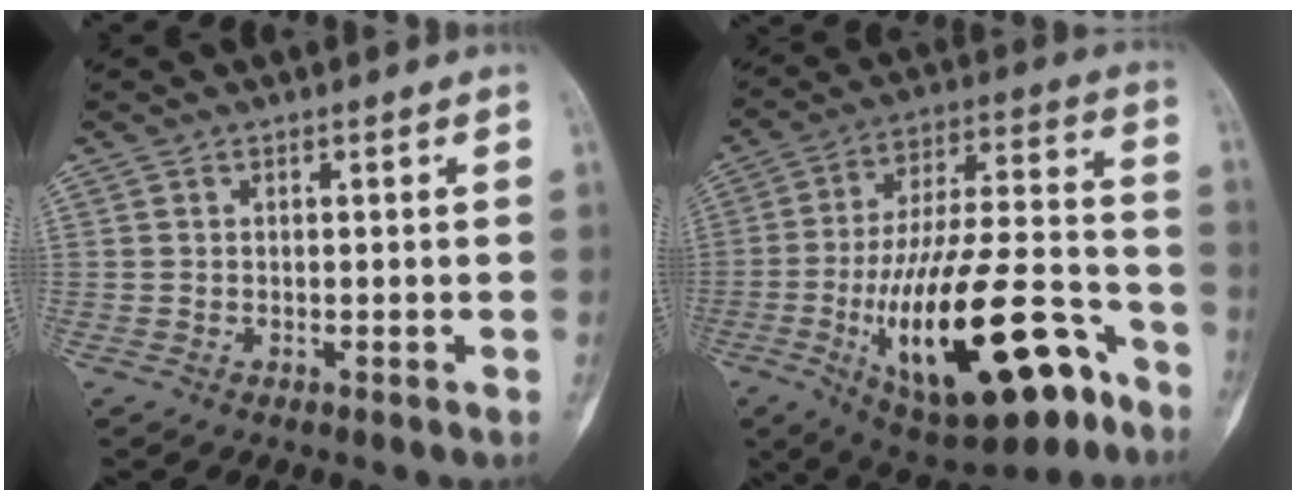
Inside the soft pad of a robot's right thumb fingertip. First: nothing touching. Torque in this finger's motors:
{"motor_torque": [0.10, 0.92, 2.23, -0.54, 0.29]}